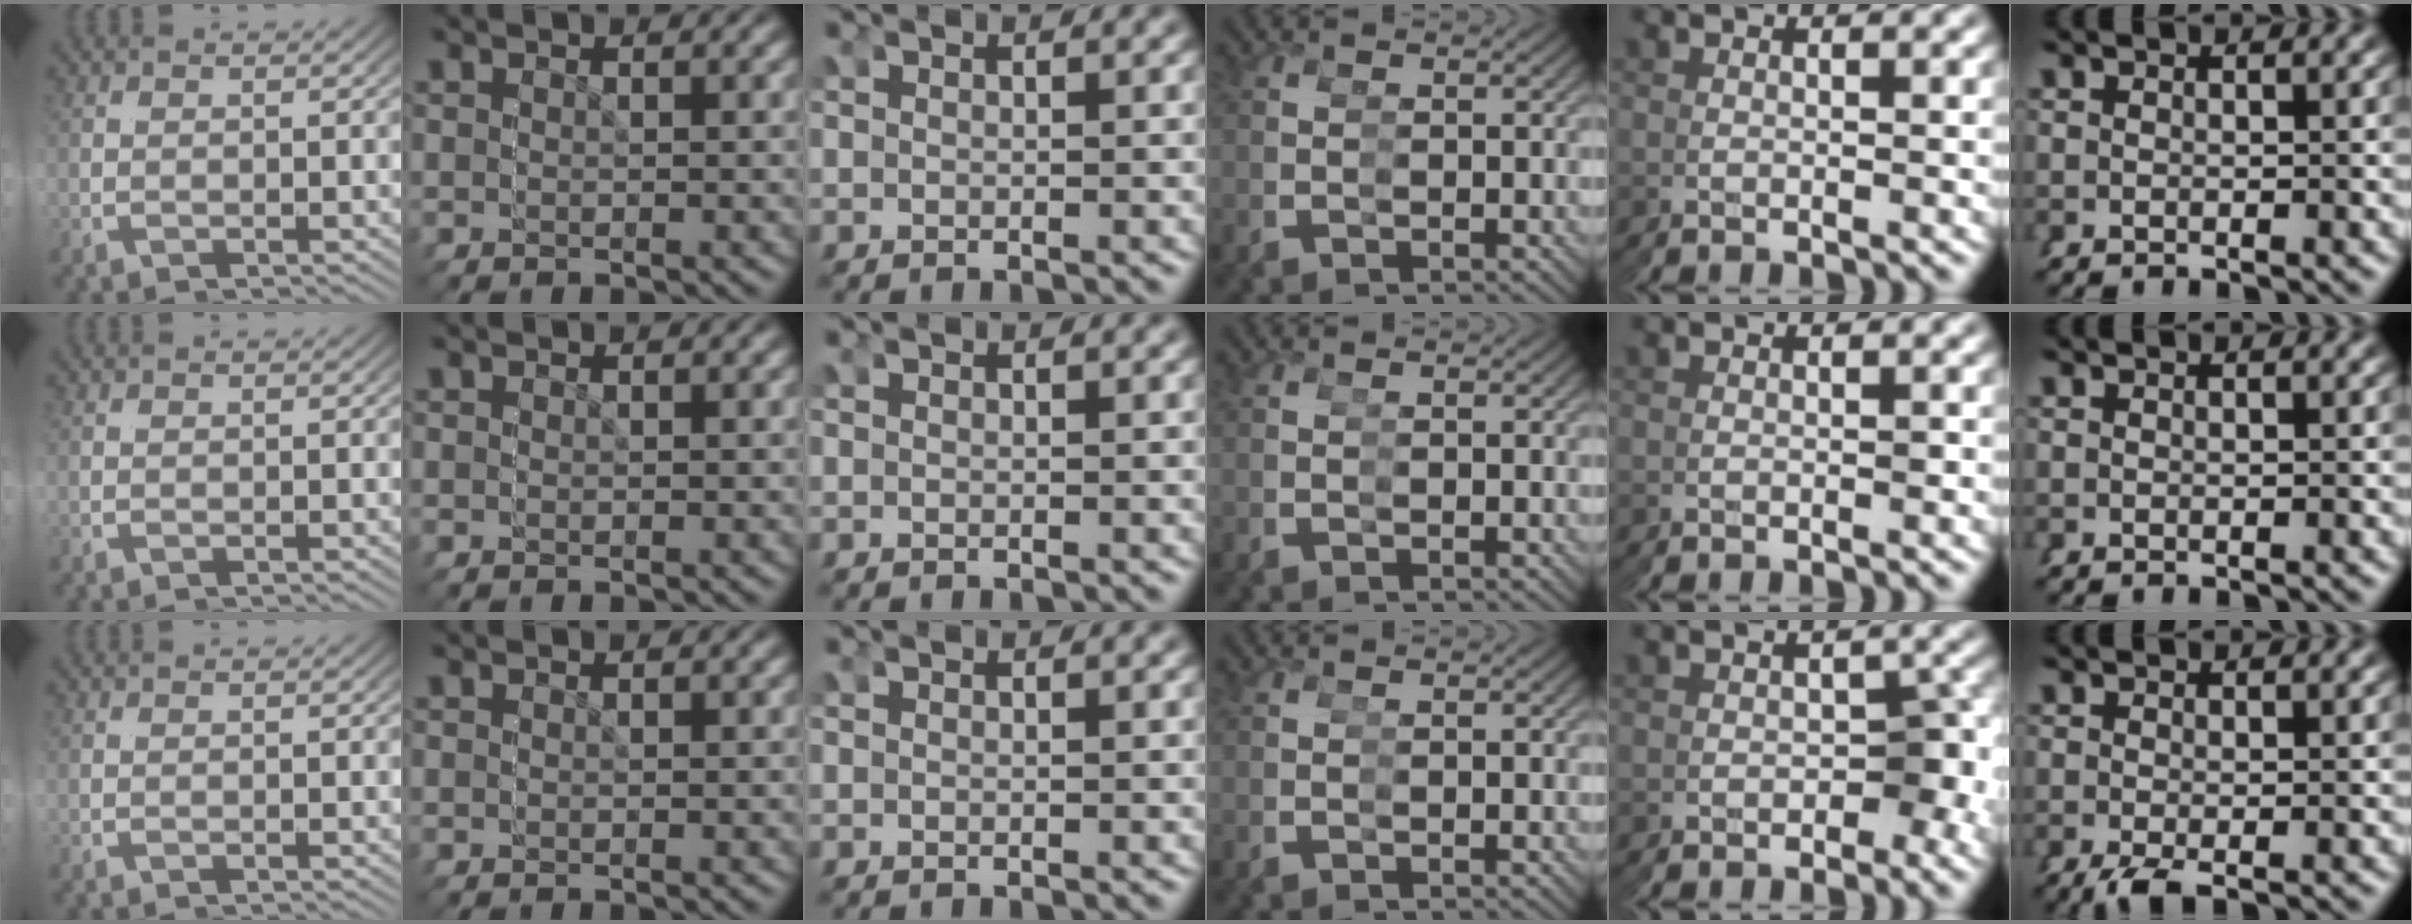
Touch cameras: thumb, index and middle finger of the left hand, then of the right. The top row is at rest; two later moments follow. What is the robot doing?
{"motion": "grasp_and_lifting", "object": "stress ball aka squeeze ball"}